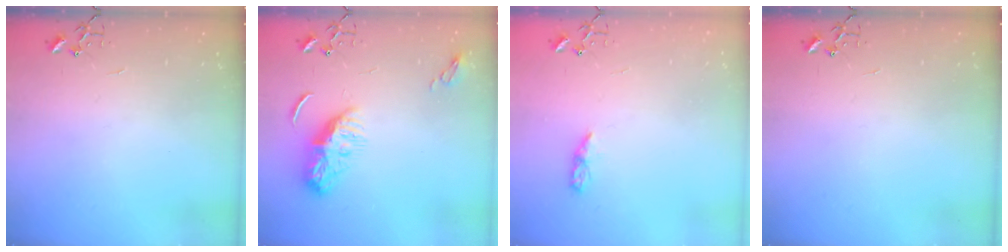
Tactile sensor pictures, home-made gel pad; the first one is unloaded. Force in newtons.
{"total": 8.5, "press": 8.5, "slide": 0.3}
{"total": 5.1, "press": 5.1, "slide": 0.6}
{"total": 0.0}